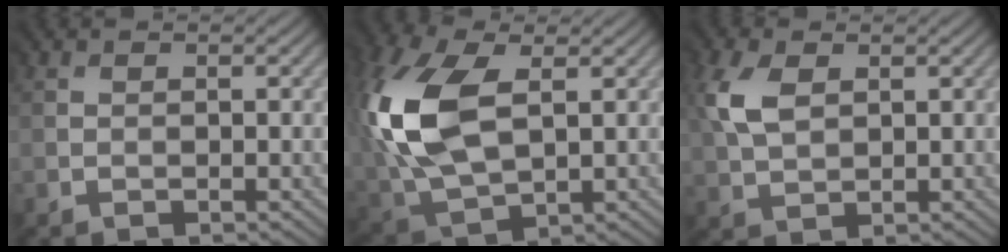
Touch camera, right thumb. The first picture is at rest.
{"total": 14.0, "force": [2.9, 8.6, 10.7], "torque": [-0.289, 0.010, 0.060]}
{"total": 5.2, "force": [2.1, 3.4, 3.3], "torque": [-0.099, 0.010, 0.039]}